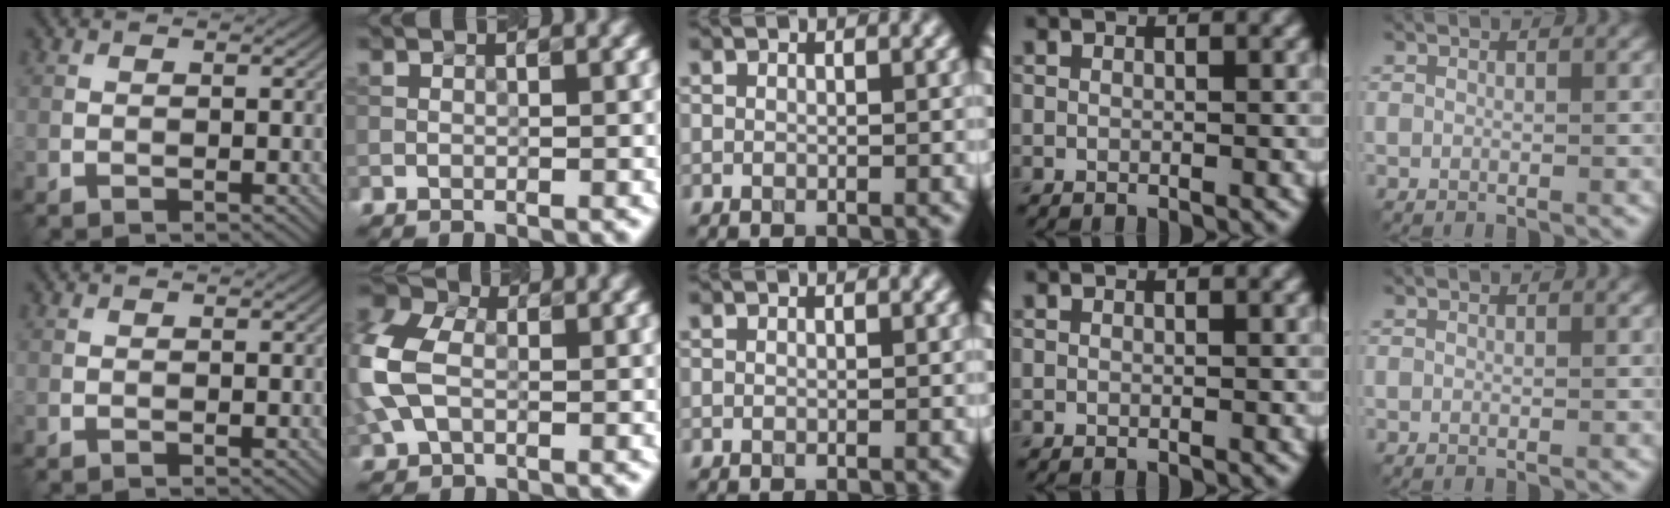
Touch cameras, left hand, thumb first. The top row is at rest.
{"index": {"total": 7.4, "force": [0.5, 5.2, 5.3], "torque": [-0.153, 0.011, -0.004]}}